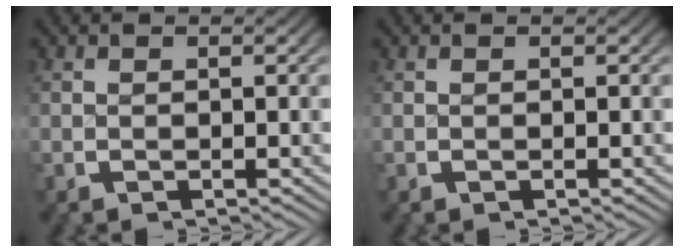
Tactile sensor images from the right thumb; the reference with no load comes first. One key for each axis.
{"total": 0.0}